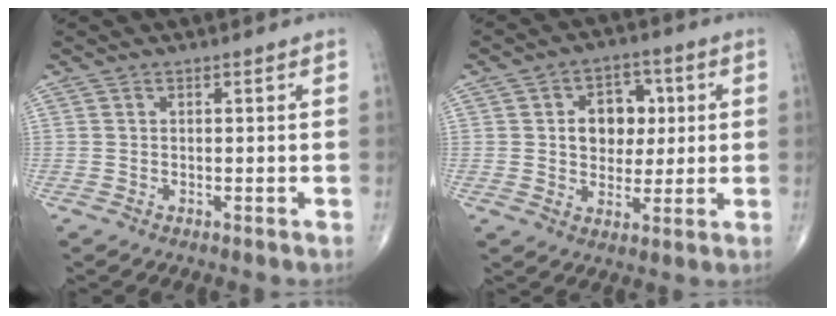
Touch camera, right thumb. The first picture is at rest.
{"total": 9.4, "force": [1.5, 7.1, 5.9], "torque": [-0.038, 0.006, 0.021]}